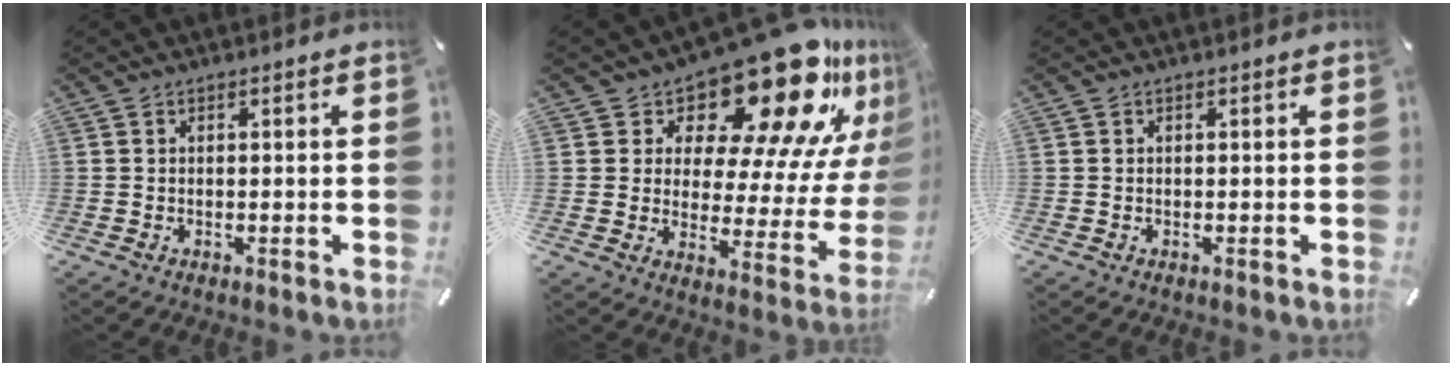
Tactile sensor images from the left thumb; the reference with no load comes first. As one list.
[{"total": 23.6, "force": [17.0, 9.3, 13.5], "torque": [-0.177, -0.143, 0.279]}, {"total": 0.0}]